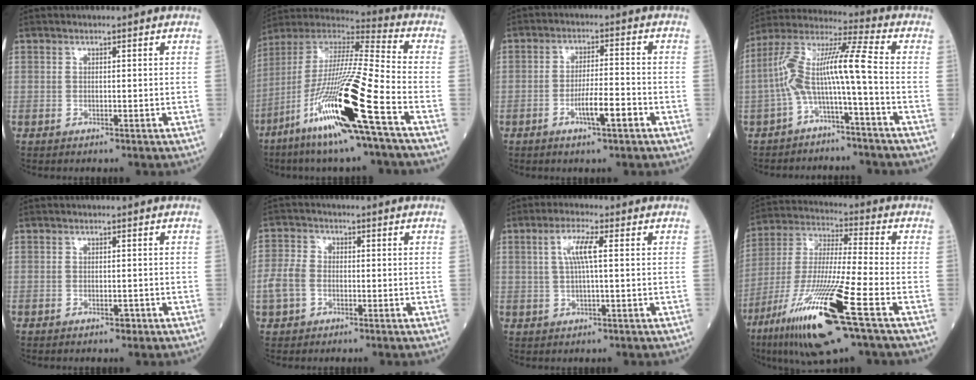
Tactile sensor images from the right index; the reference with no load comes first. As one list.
[{"total": 21.6, "force": [-9.7, -0.2, 19.3], "torque": [-0.398, -0.051, -0.194]}, {"total": 5.5, "force": [-2.5, 0.6, 4.8], "torque": [-0.082, -0.002, -0.046]}, {"total": 10.1, "force": [-2.6, 0.1, 9.8], "torque": [-0.193, 0.041, -0.055]}, {"total": 1.1, "force": [-0.7, 0.4, 0.7], "torque": [-0.006, 0.000, -0.010]}, {"total": 4.7, "force": [-1.3, 3.5, 2.8], "torque": [-0.076, 0.011, -0.028]}, {"total": 4.6, "force": [1.0, 0.3, 4.5], "torque": [-0.091, 0.009, 0.019]}, {"total": 20.3, "force": [-9.8, 0.9, 17.8], "torque": [-0.364, -0.048, -0.183]}]